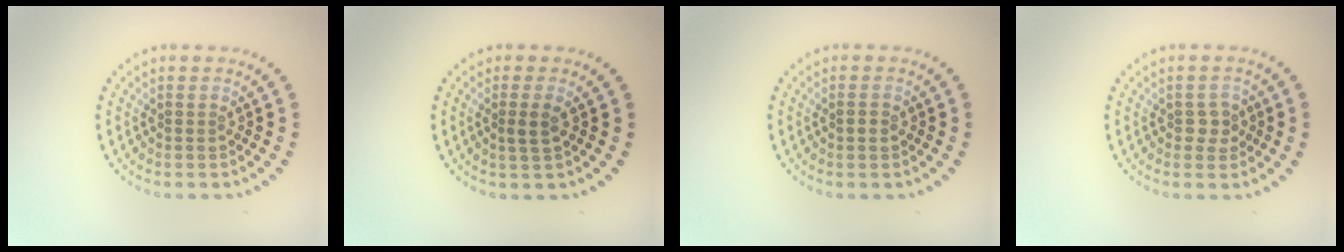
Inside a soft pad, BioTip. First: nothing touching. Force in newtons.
{"total": 1.5, "press": 1.2, "slide": 0.9}
{"total": 0.8, "press": 0.8, "slide": 0.1}
{"total": 1.5, "press": 1.4, "slide": 0.5}